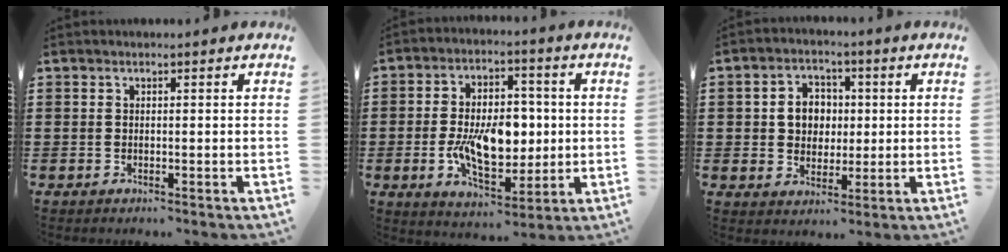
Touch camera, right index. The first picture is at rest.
{"total": 11.1, "force": [-0.7, 6.5, 9.0], "torque": [-0.161, 0.002, -0.016]}
{"total": 5.4, "force": [0.4, 4.9, 2.4], "torque": [-0.056, 0.014, 0.002]}